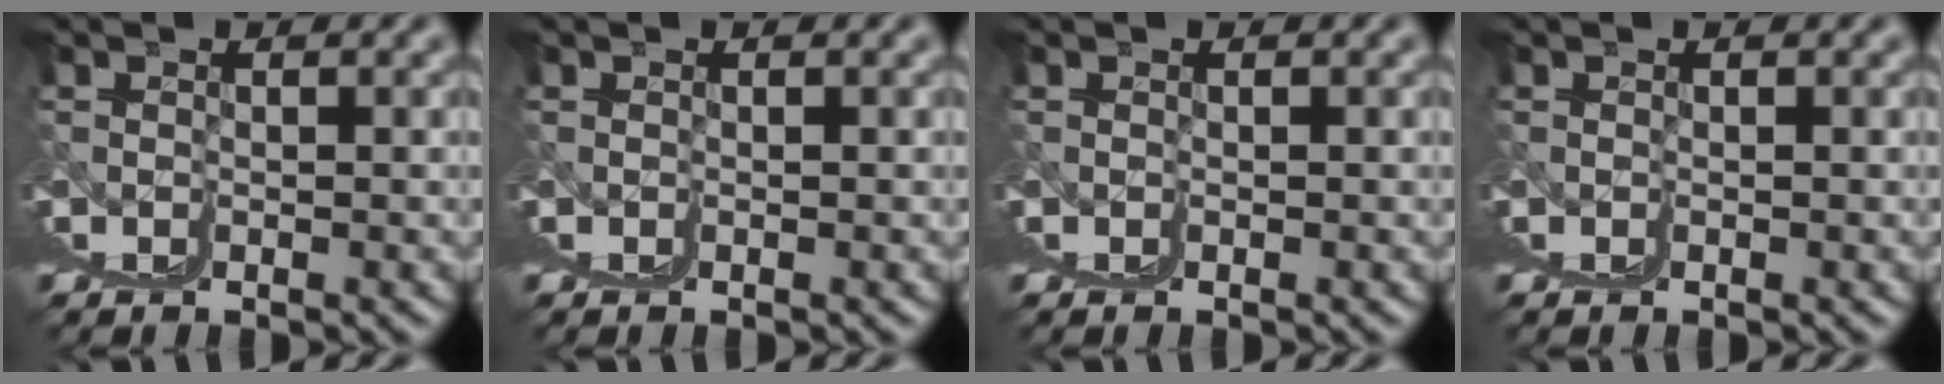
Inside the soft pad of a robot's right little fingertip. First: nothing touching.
{"total": 0.0}
{"total": 0.0}
{"total": 0.0}